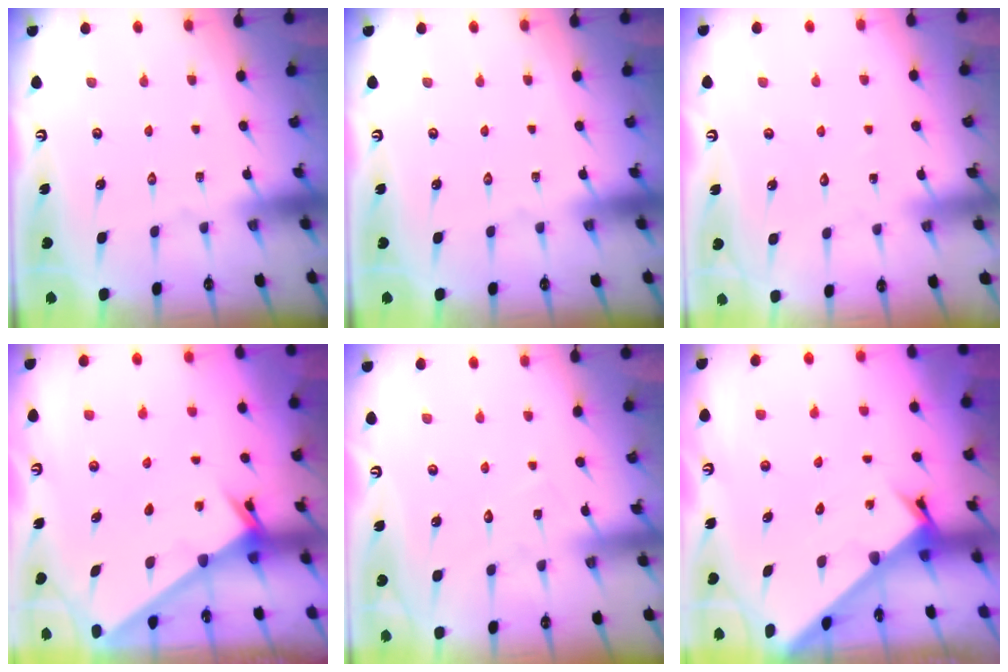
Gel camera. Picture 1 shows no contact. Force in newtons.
{"total": 0.0}
{"total": 4.2, "press": 4.2, "slide": 0.5}
{"total": 2.4, "press": 2.4, "slide": 0.2}
{"total": 3.5, "press": 3.5, "slide": 0.5}
{"total": 2.3, "press": 2.3, "slide": 0.1}